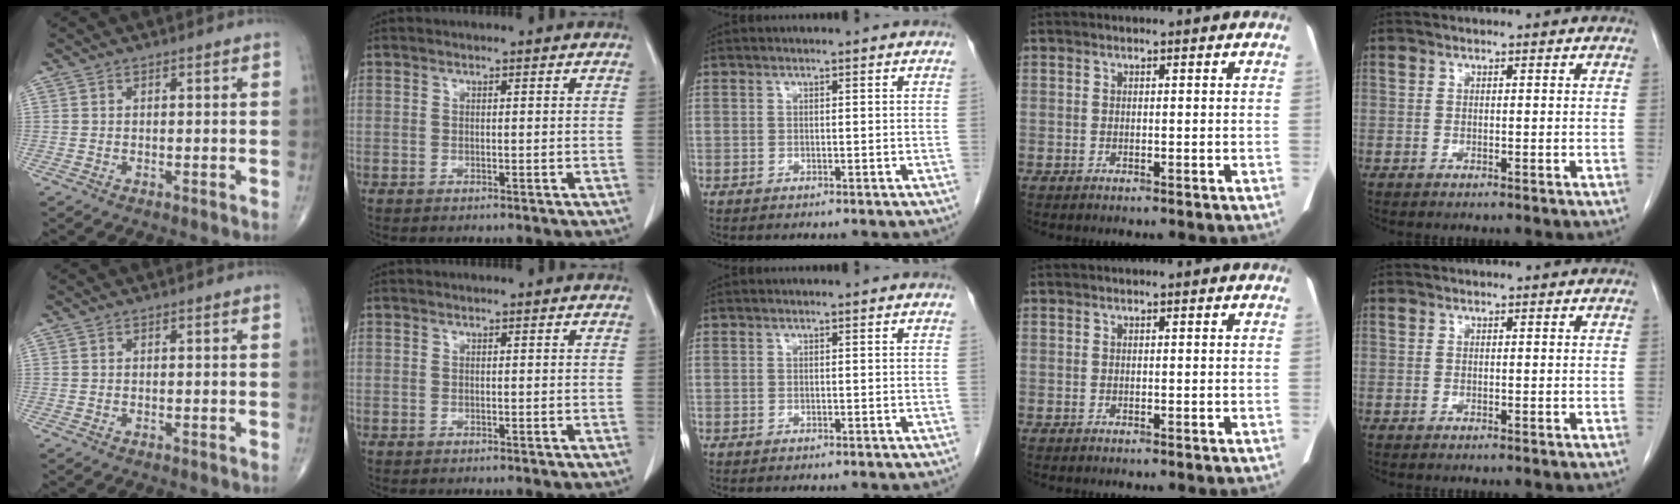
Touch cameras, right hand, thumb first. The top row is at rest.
{}